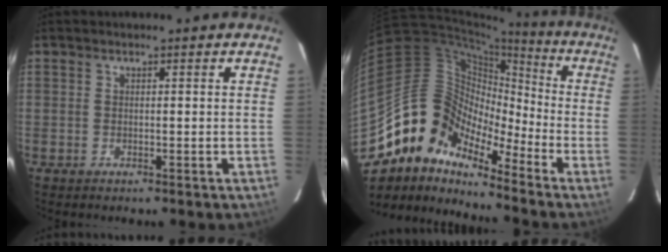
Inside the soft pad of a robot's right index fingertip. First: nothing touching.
{"total": 12.7, "force": [-10.0, 6.7, 4.0], "torque": [-0.064, 0.028, -0.217]}